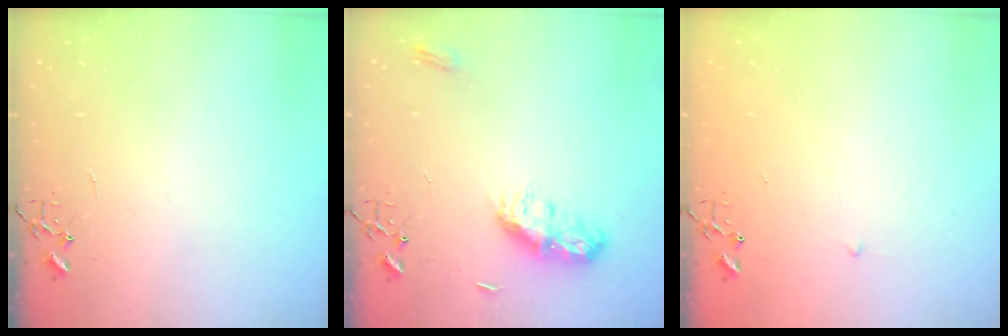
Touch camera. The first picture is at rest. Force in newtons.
{"total": 9.0, "press": 9.0, "slide": 0.1}
{"total": 2.3, "press": 2.3, "slide": 0.3}